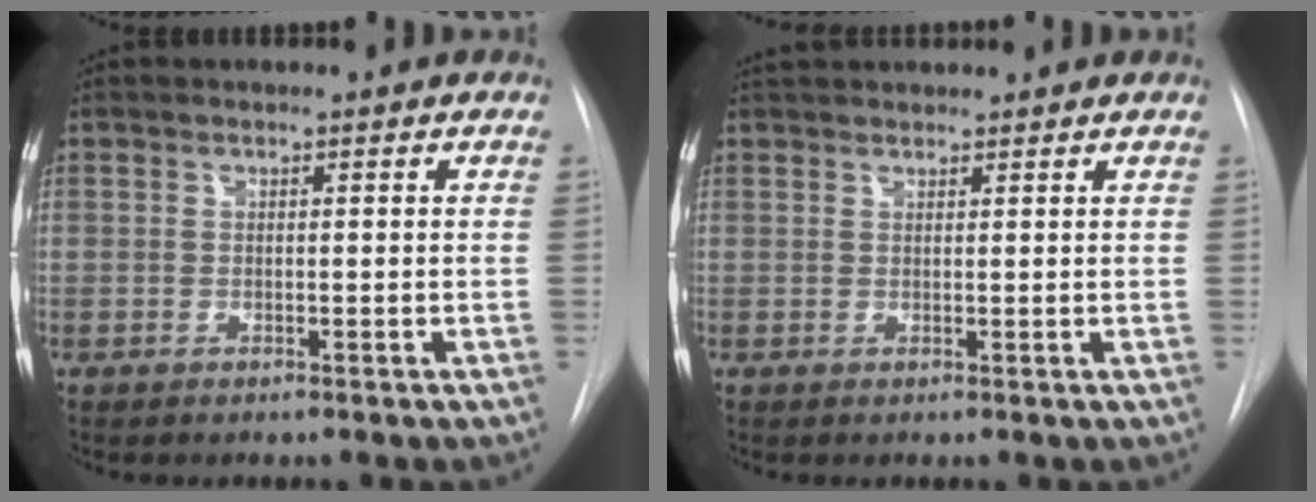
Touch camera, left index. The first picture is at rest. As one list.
[{"total": 4.5, "force": [4.2, 0.9, 1.4], "torque": [-0.017, 0.038, 0.064]}]